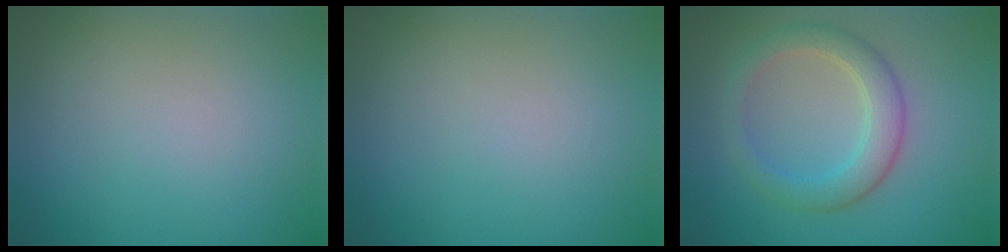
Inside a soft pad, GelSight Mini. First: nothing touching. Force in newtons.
{"total": 0.0}
{"total": 3.7, "press": 3.7, "slide": 0.3}